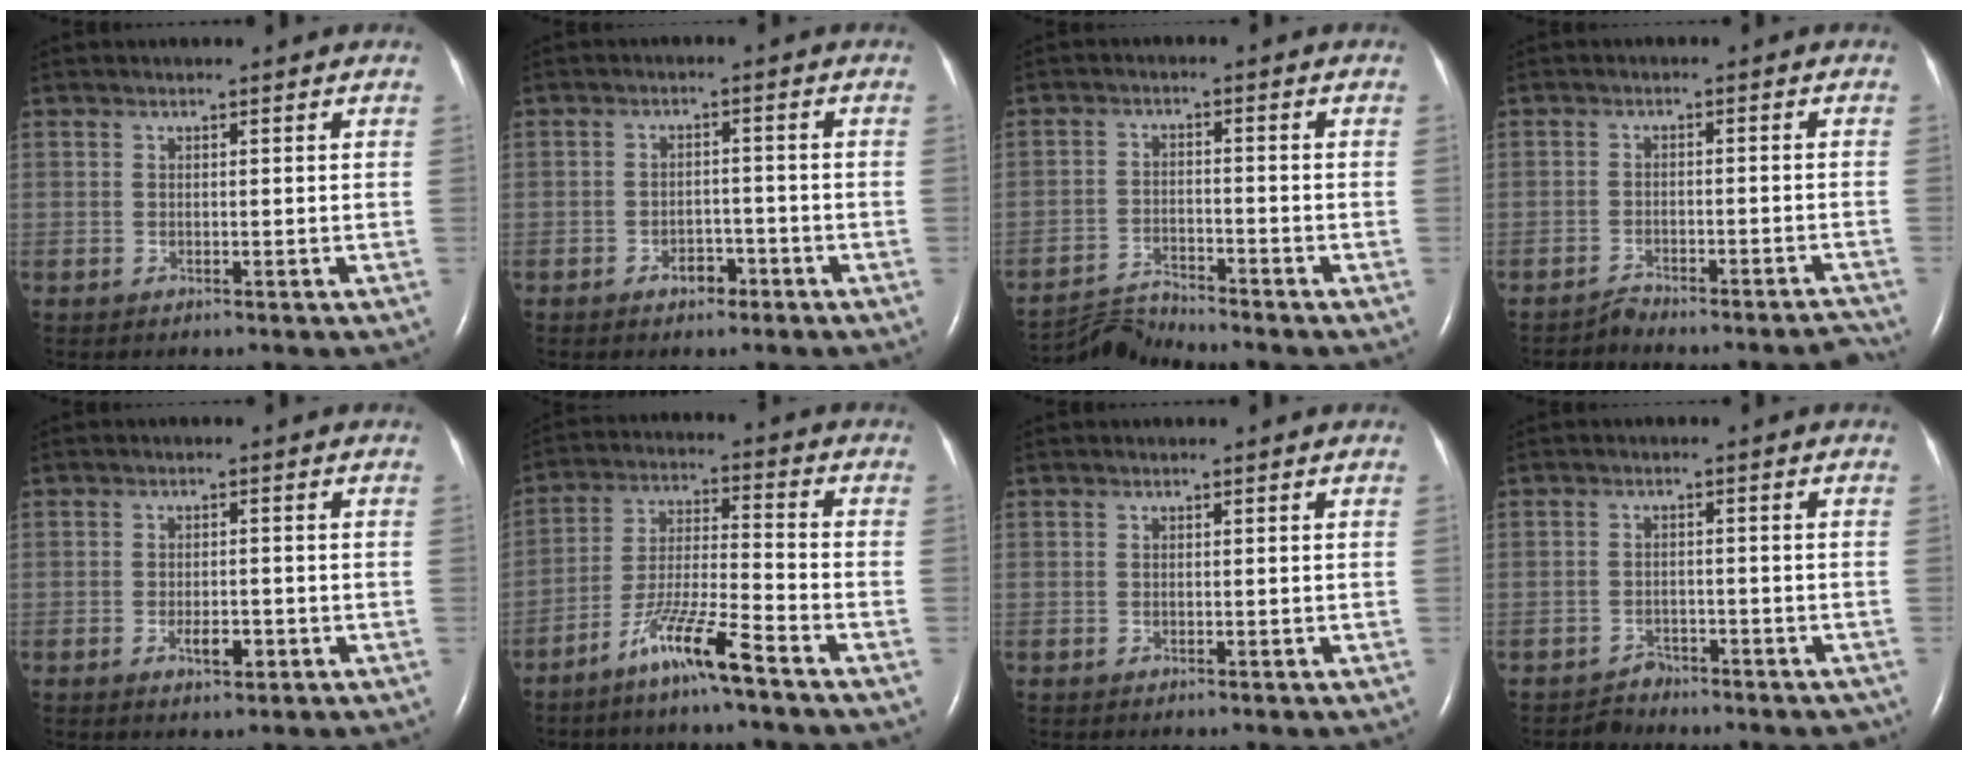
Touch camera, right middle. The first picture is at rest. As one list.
[{"total": 2.9, "force": [-1.8, 1.6, 1.5], "torque": [-0.022, 0.005, -0.024]}, {"total": 4.8, "force": [-4.5, -1.5, -0.9], "torque": [0.002, -0.018, -0.083]}, {"total": 4.6, "force": [-4.6, -0.7, 0.0], "torque": [0.020, 0.014, -0.067]}, {"total": 2.9, "force": [-1.2, 1.0, 2.4], "torque": [-0.044, 0.000, -0.017]}, {"total": 9.4, "force": [-6.7, -0.2, 6.6], "torque": [-0.131, -0.018, -0.131]}, {"total": 0.0}, {"total": 3.4, "force": [-3.0, 1.4, -0.7], "torque": [0.013, 0.004, -0.046]}]